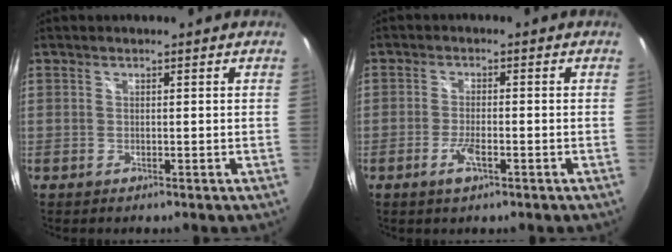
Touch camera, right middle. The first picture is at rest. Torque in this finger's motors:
{"motor_torque": [1.26, -0.44, 0.03, 0.01]}